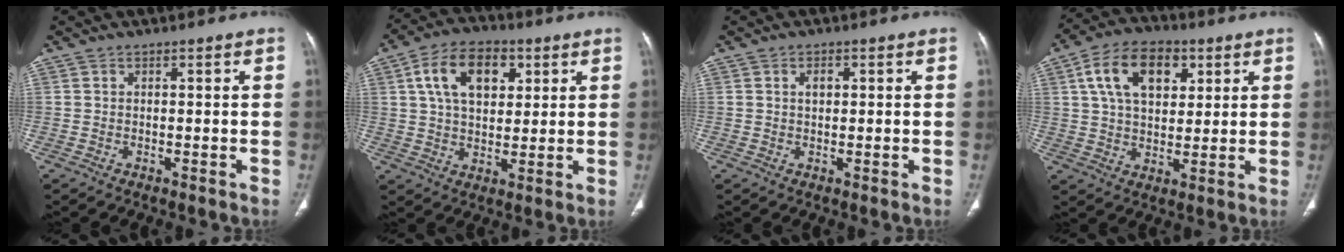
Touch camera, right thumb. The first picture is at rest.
{"total": 13.0, "force": [4.6, 8.1, 9.2], "torque": [-0.130, -0.003, 0.076]}
{"total": 1.8, "force": [0.5, 1.1, 1.3], "torque": [-0.020, 0.001, 0.008]}
{"total": 14.0, "force": [5.1, 8.6, 9.7], "torque": [-0.142, -0.004, 0.087]}